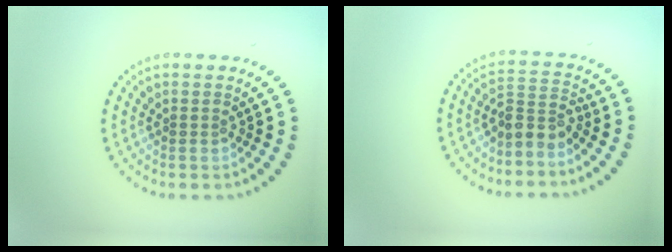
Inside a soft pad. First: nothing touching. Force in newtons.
{"total": 2.6, "press": 2.0, "slide": 1.7}